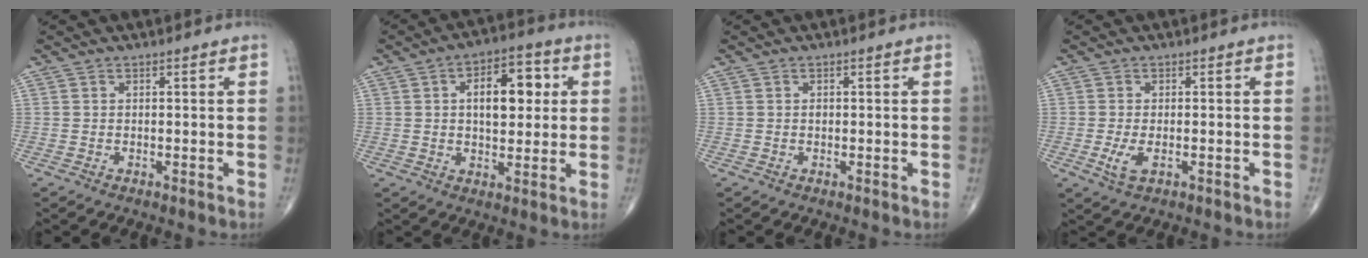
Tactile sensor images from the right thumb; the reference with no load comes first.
{"total": 11.2, "force": [2.3, 6.0, 9.2], "torque": [-0.106, 0.005, 0.029]}
{"total": 0.5, "force": [0.0, 0.4, 0.3], "torque": [-0.005, 0.001, -0.001]}
{"total": 3.4, "force": [-1.0, 1.5, 2.9], "torque": [-0.064, -0.007, -0.018]}